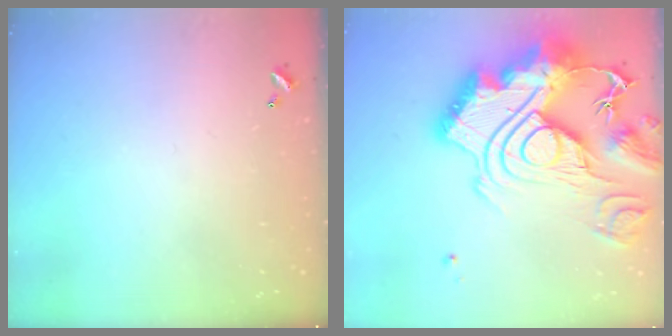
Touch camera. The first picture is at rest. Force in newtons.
{"total": 0.7, "press": 0.7, "slide": 0.0}